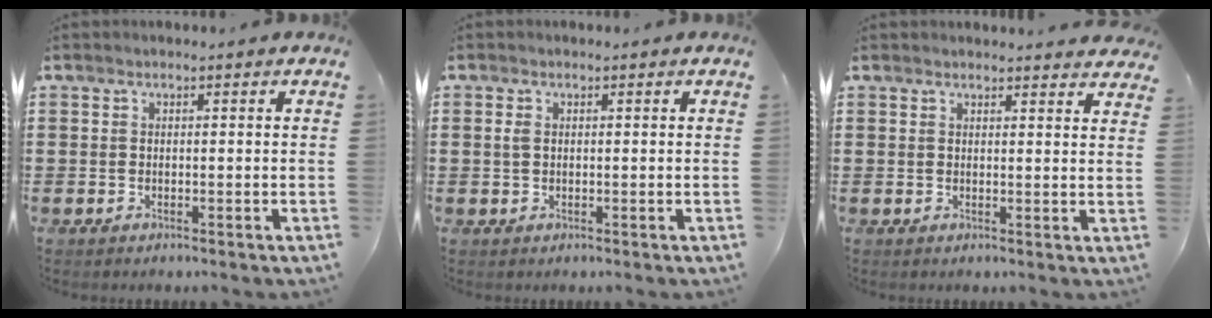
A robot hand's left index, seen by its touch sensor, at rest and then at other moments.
{"total": 1.3, "force": [0.2, 0.8, 1.0], "torque": [-0.023, 0.005, 0.004]}
{"total": 2.0, "force": [2.0, 0.1, 0.1], "torque": [0.000, -0.007, 0.037]}